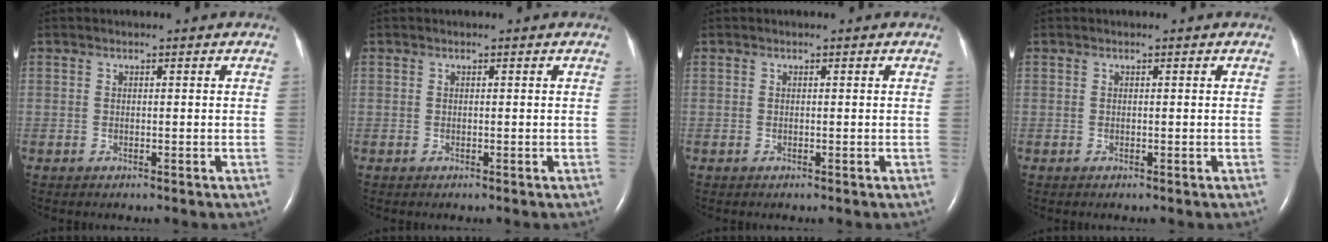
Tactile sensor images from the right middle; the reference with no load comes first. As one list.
[{"total": 0.0}, {"total": 0.0}, {"total": 0.0}]